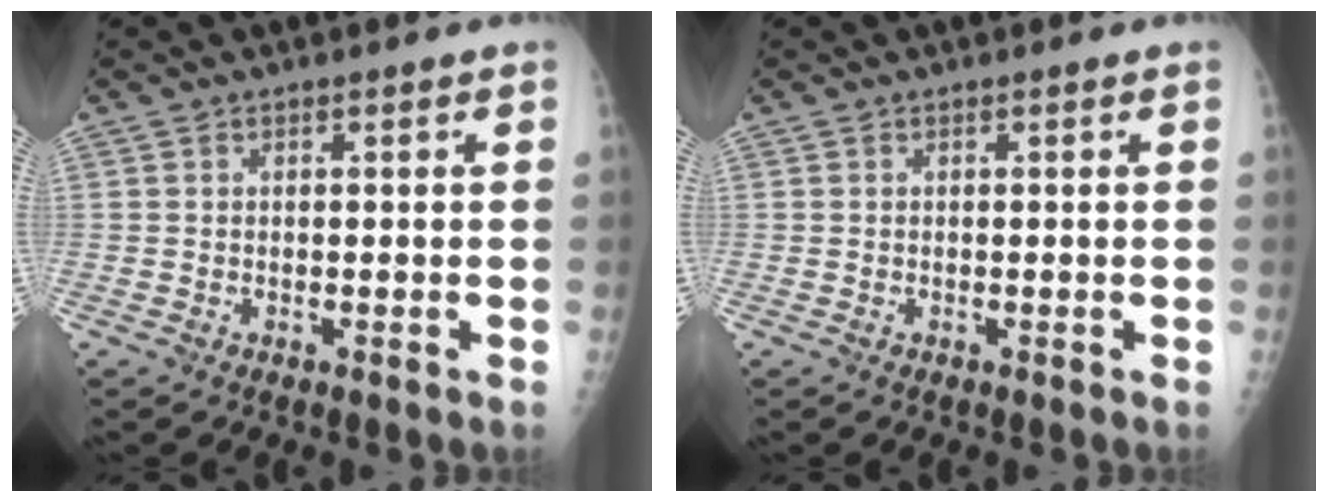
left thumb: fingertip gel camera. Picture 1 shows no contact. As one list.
[{"total": 0.0}]